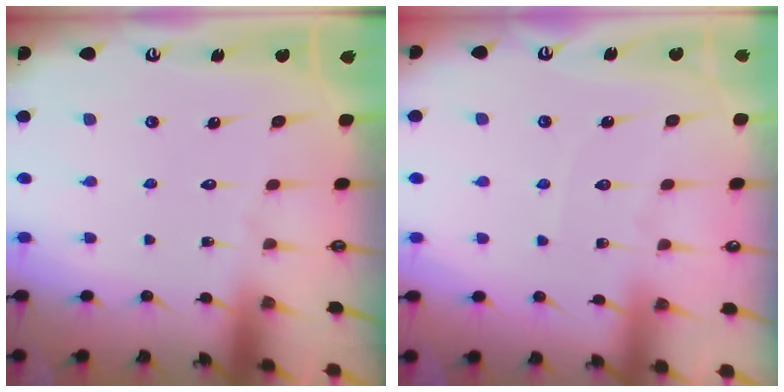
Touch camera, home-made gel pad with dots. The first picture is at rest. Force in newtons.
{"total": 3.8, "press": 3.8, "slide": 0.6}